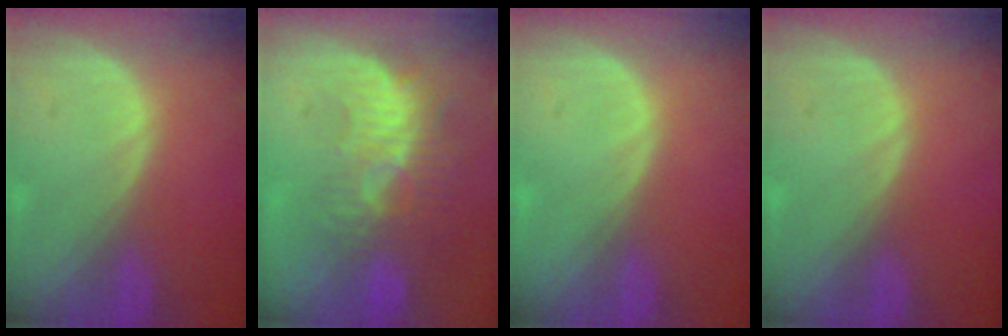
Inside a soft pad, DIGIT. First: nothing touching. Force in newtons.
{"total": 9.0, "press": 8.2, "slide": 3.7}
{"total": 0.0}
{"total": 0.0}